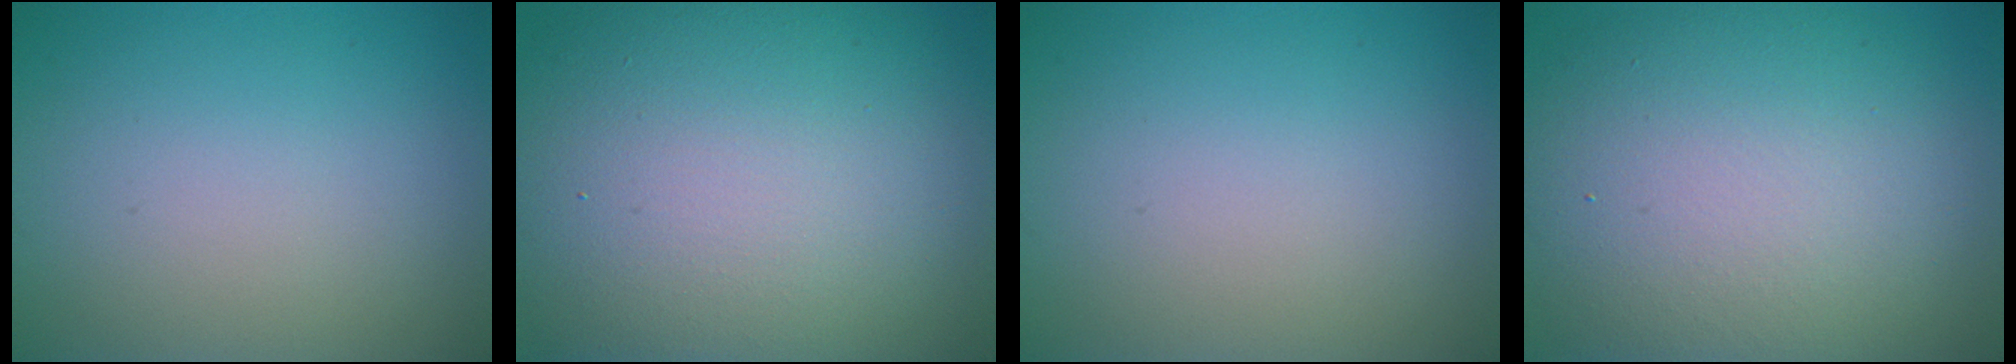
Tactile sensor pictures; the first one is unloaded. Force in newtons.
{"total": 17.3, "press": 17.3, "slide": 1.4}
{"total": 0.0}
{"total": 13.4, "press": 13.4, "slide": 0.5}